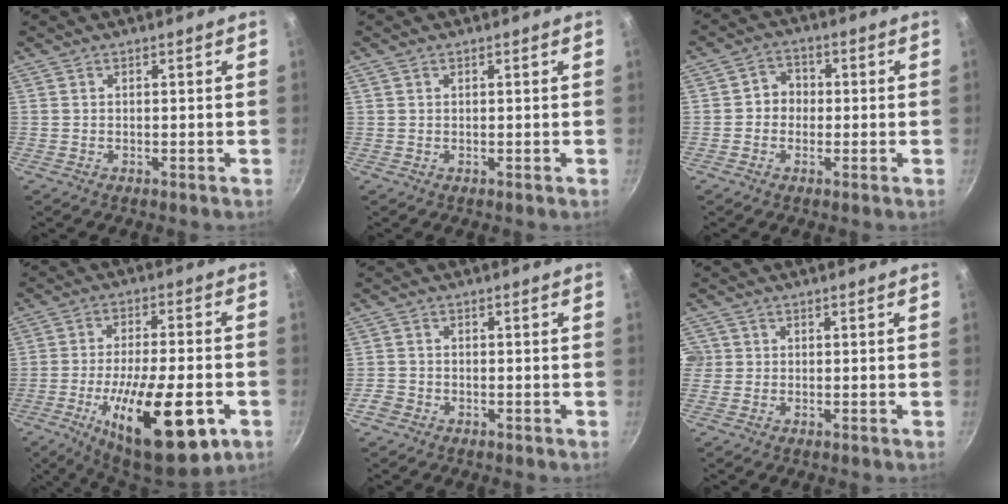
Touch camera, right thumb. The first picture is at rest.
{"total": 0.6, "force": [0.4, 0.3, 0.3], "torque": [-0.005, 0.002, 0.006]}
{"total": 4.3, "force": [-0.4, 3.9, 1.8], "torque": [0.005, 0.012, -0.014]}
{"total": 22.0, "force": [-8.0, 7.3, 19.1], "torque": [-0.287, 0.014, -0.119]}
{"total": 2.4, "force": [-1.5, 1.7, 0.9], "torque": [-0.019, 0.013, -0.030]}
{"total": 2.2, "force": [-0.1, 2.1, 0.3], "torque": [0.008, 0.006, -0.005]}